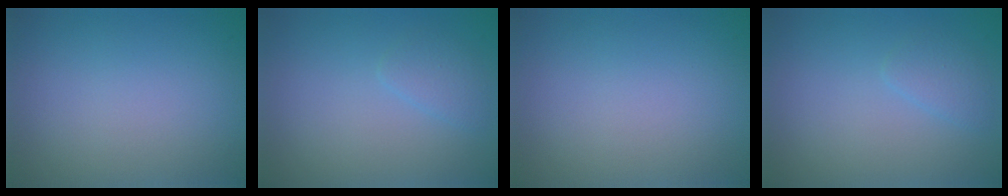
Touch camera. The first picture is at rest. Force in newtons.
{"total": 1.3, "press": 1.3, "slide": 0.1}
{"total": 0.0}
{"total": 1.3, "press": 1.3, "slide": 0.1}